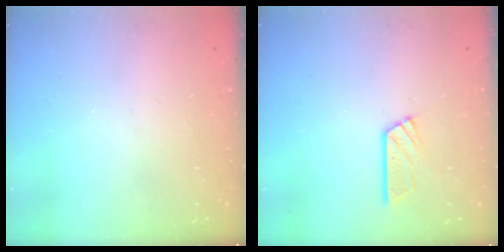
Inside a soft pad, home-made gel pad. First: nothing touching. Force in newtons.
{"total": 6.9, "press": 6.9, "slide": 0.6}